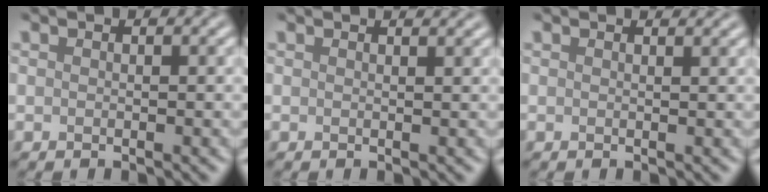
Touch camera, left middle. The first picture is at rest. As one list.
[{"total": 1.6, "force": [1.4, 0.4, 0.7], "torque": [-0.005, 0.001, 0.008]}, {"total": 1.3, "force": [1.2, 0.3, 0.5], "torque": [-0.003, 0.000, 0.009]}]